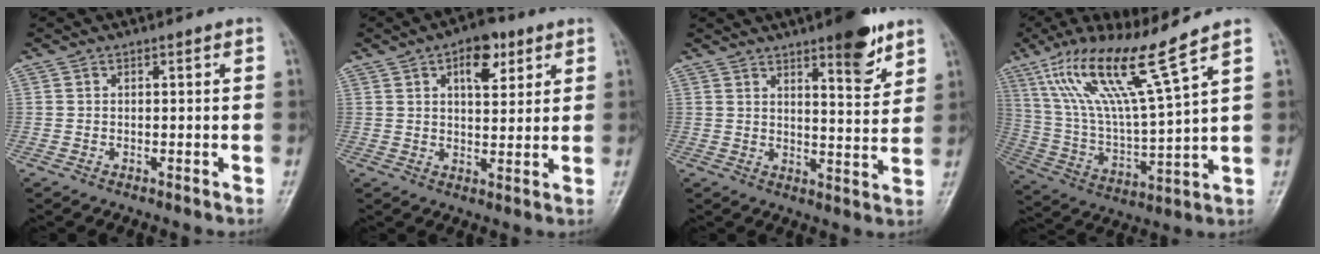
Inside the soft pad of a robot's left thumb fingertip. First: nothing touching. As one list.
[{"total": 8.3, "force": [3.9, 4.2, 5.9], "torque": [-0.059, -0.014, 0.053]}, {"total": 9.3, "force": [6.1, 2.4, 6.6], "torque": [-0.075, -0.039, 0.085]}, {"total": 17.4, "force": [10.7, 1.0, 13.7], "torque": [-0.258, -0.051, 0.208]}]